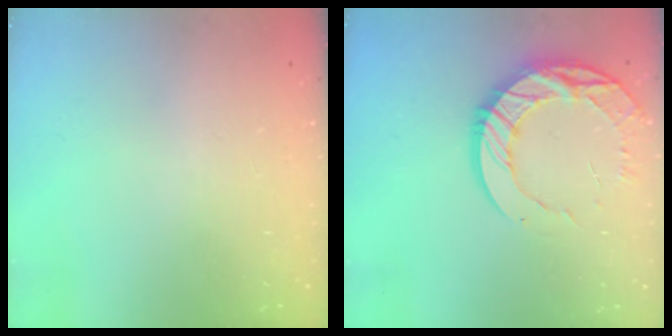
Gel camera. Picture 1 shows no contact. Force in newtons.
{"total": 15.4, "press": 15.3, "slide": 1.3}